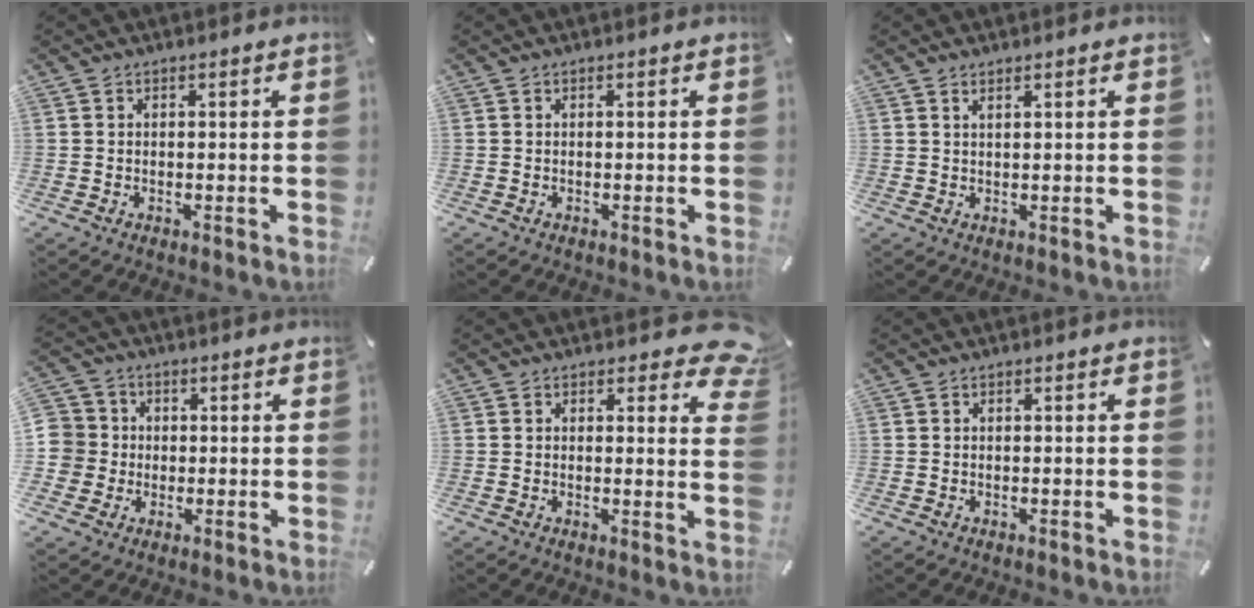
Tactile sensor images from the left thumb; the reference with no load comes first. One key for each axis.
{"total": 0.0}
{"total": 1.1, "fx": 0.9, "fy": 0.0, "fz": 0.7, "tx": -0.014, "ty": -0.002, "tz": 0.017}
{"total": 6.8, "fx": 0.2, "fy": 6.8, "fz": 0.3, "tx": -0.016, "ty": 0.004, "tz": 0.004}
{"total": 5.9, "fx": 3.5, "fy": 3.0, "fz": 3.7, "tx": -0.032, "ty": -0.020, "tz": 0.056}
{"total": 0.0}